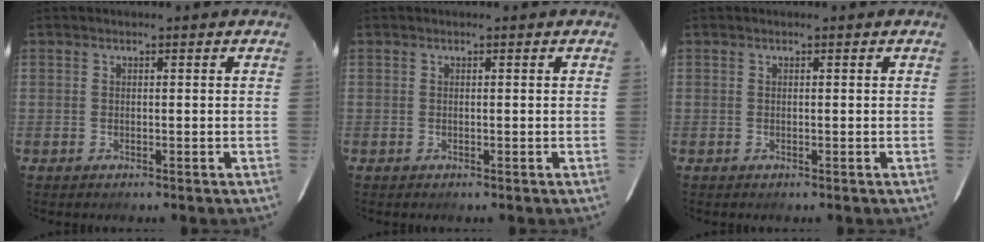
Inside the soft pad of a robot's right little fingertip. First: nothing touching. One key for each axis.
{"total": 0.0}
{"total": 0.0}